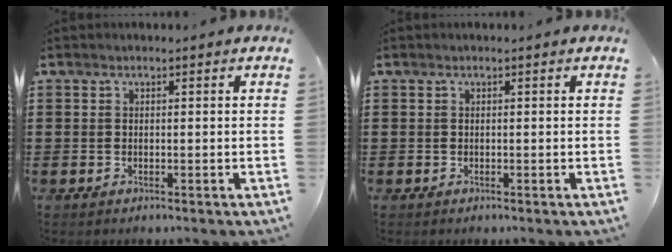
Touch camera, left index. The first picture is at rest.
{"total": 0.0}